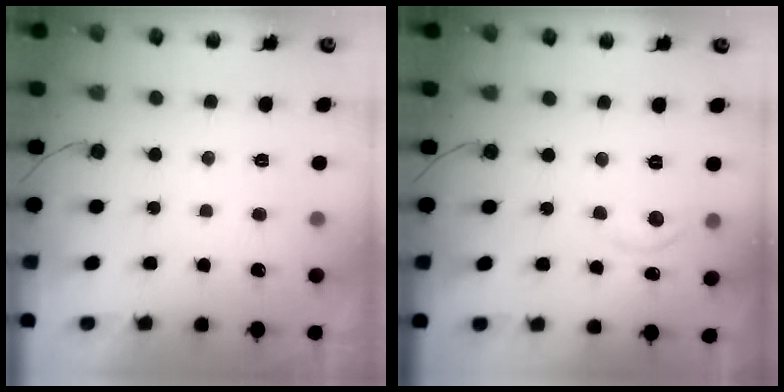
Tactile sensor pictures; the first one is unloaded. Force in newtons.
{"total": 4.6, "press": 4.6, "slide": 0.7}